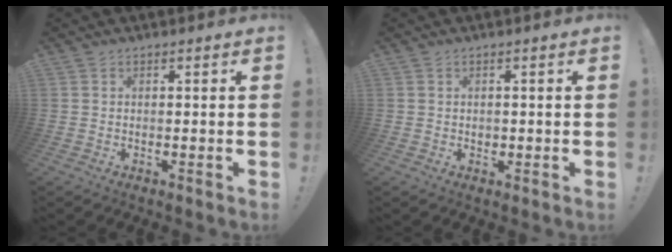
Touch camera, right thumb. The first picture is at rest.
{"total": 1.0, "force": [0.0, 1.0, 0.3], "torque": [-0.006, 0.002, 0.000]}